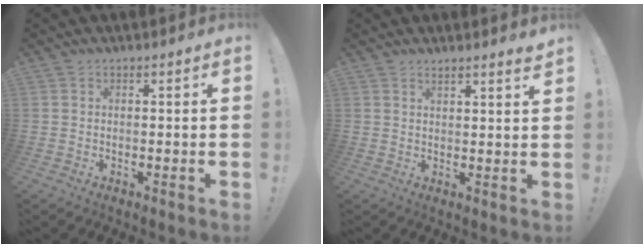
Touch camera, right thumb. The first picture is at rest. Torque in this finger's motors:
{"motor_torque": [-0.20, -0.16, -0.08, 0.01, -0.09]}